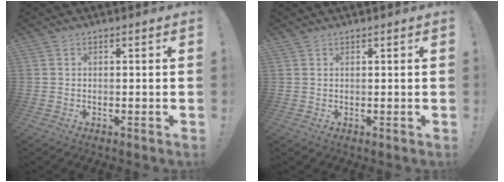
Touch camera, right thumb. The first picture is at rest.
{"total": 0.6, "force": [0.6, 0.0, 0.1], "torque": [0.003, -0.002, 0.010]}